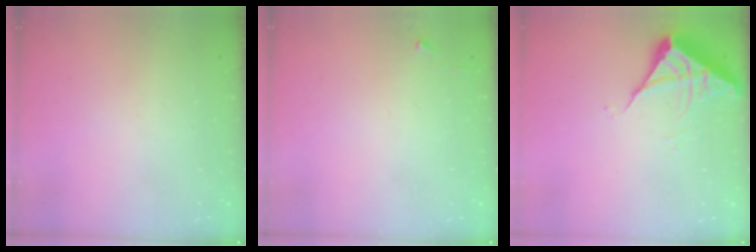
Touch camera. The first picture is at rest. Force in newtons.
{"total": 2.4, "press": 2.4, "slide": 0.3}
{"total": 5.4, "press": 5.4, "slide": 0.3}